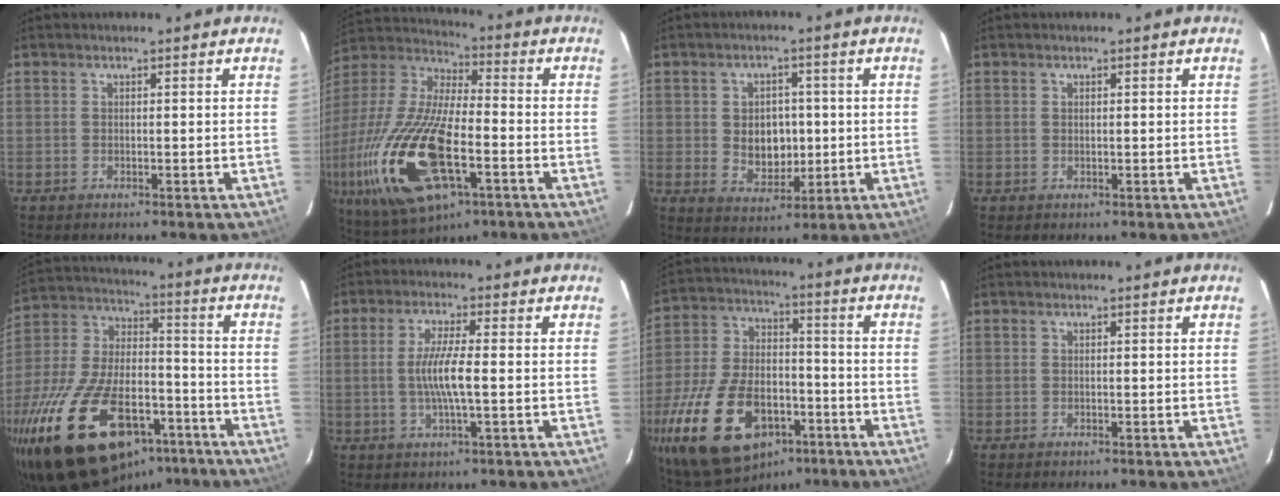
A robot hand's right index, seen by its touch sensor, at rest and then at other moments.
{"total": 26.6, "force": [-8.8, 10.7, 22.8], "torque": [-0.487, -0.051, -0.155]}
{"total": 7.3, "force": [0.1, 5.6, 4.7], "torque": [-0.084, 0.002, 0.017]}
{"total": 0.0}
{"total": 31.1, "force": [-17.8, 15.5, 20.3], "torque": [-0.405, -0.015, -0.273]}
{"total": 6.3, "force": [-0.7, 0.5, 6.3], "torque": [-0.119, -0.004, -0.013]}
{"total": 24.3, "force": [-12.3, 14.1, 15.5], "torque": [-0.341, -0.012, -0.190]}
{"total": 0.0}